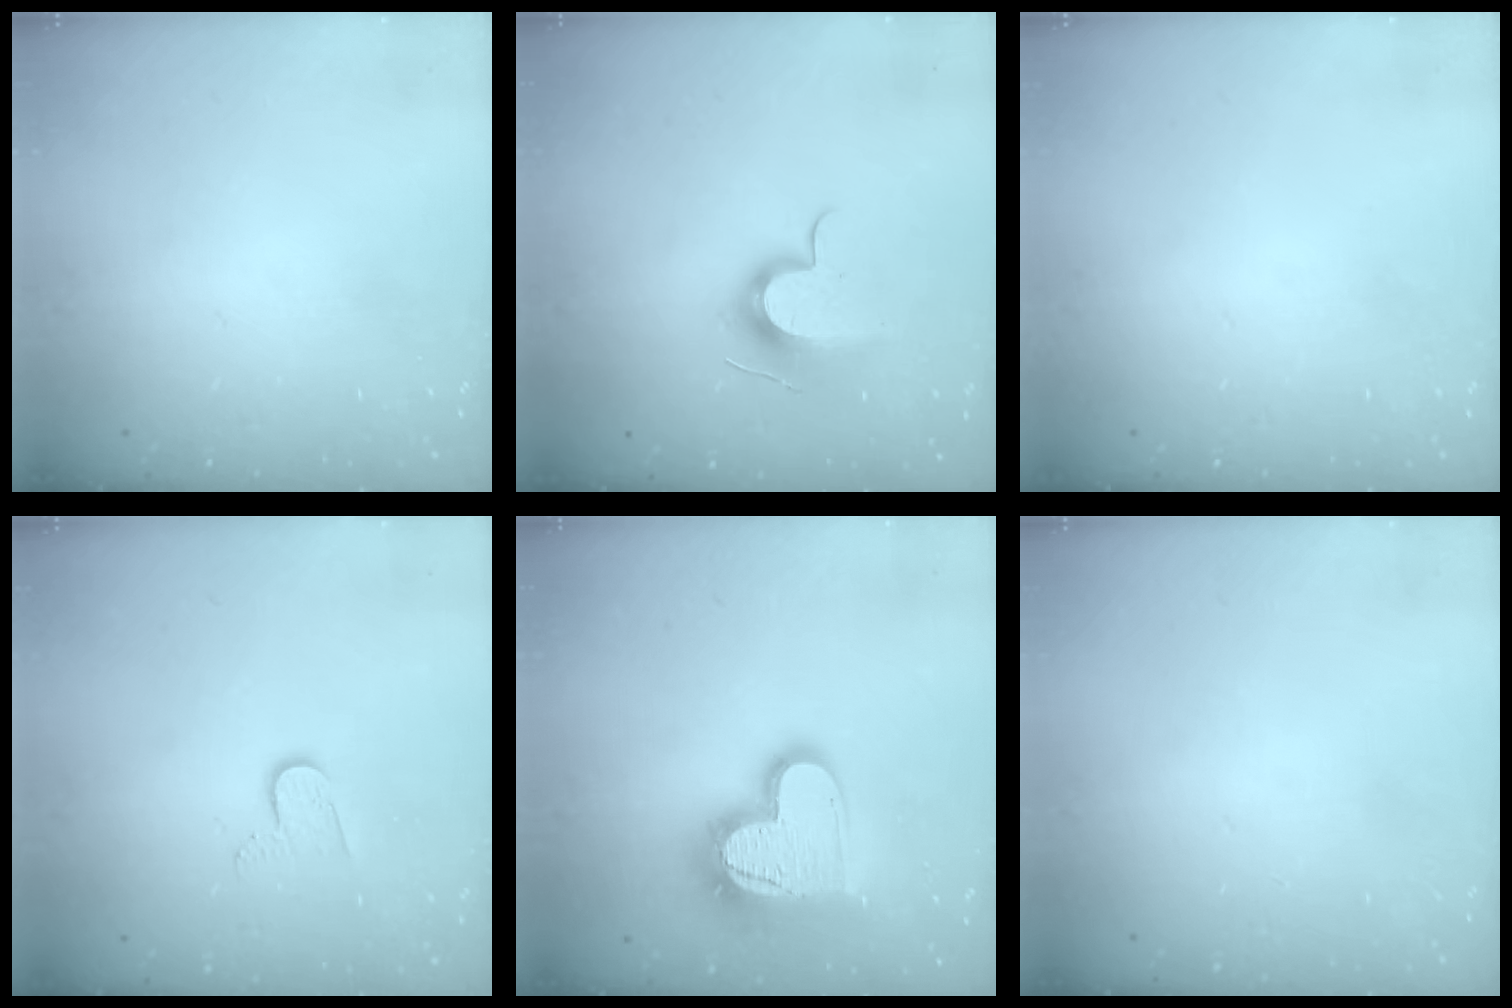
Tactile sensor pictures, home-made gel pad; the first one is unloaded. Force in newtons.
{"total": 11.7, "press": 11.6, "slide": 0.6}
{"total": 0.0}
{"total": 6.0, "press": 6.0, "slide": 0.4}
{"total": 17.4, "press": 17.3, "slide": 1.5}
{"total": 0.6, "press": 0.6, "slide": 0.2}